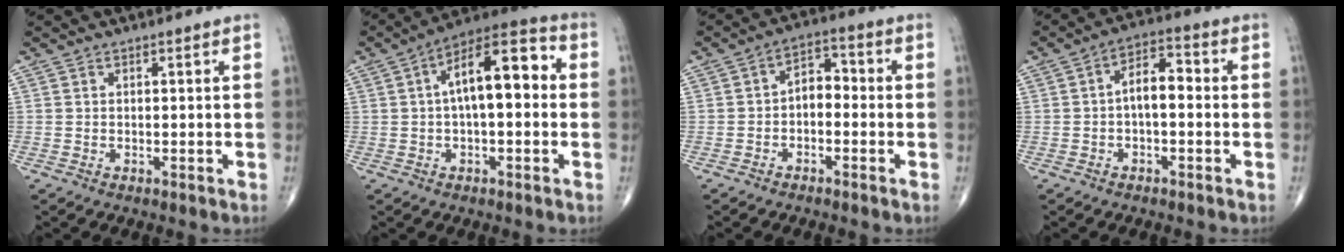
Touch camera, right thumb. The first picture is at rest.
{"total": 14.1, "force": [1.5, 6.0, 12.7], "torque": [-0.189, 0.042, 0.013]}
{"total": 5.3, "force": [-1.1, 3.4, 3.9], "torque": [-0.043, 0.032, -0.030]}
{"total": 6.5, "force": [-0.5, 3.3, 5.6], "torque": [-0.079, 0.033, -0.018]}